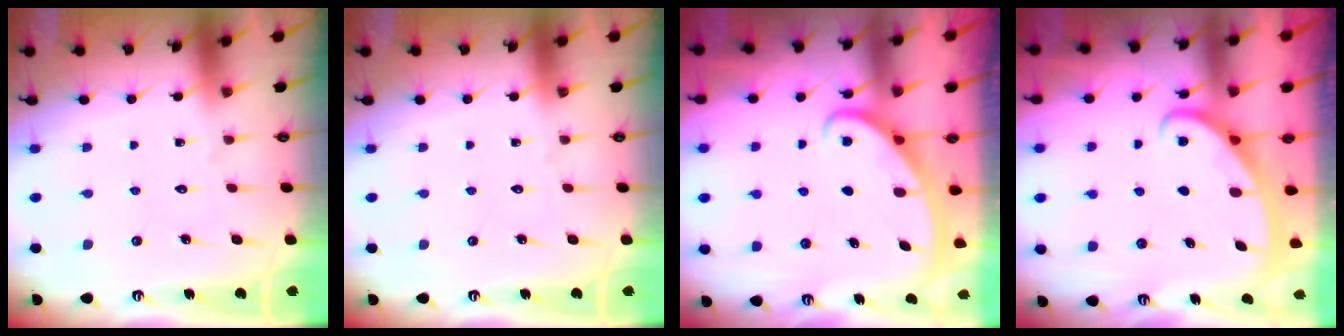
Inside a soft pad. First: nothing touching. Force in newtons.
{"total": 0.0}
{"total": 3.0, "press": 3.0, "slide": 0.3}
{"total": 2.8, "press": 2.8, "slide": 0.4}